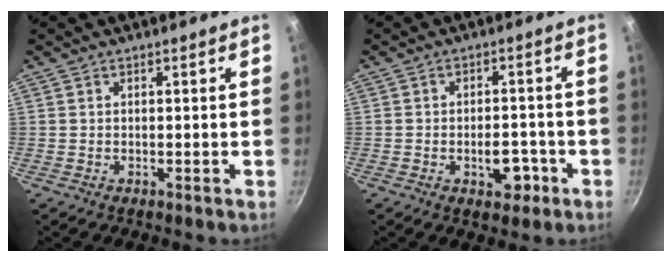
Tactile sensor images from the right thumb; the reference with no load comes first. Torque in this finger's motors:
{"motor_torque": [0.80, 0.50, 0.86, -0.54, 0.16]}